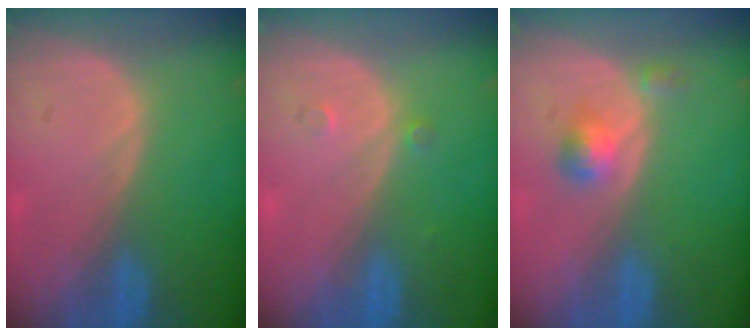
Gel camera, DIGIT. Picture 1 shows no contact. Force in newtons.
{"total": 1.2, "press": 1.0, "slide": 0.7}
{"total": 3.0, "press": 2.8, "slide": 1.2}